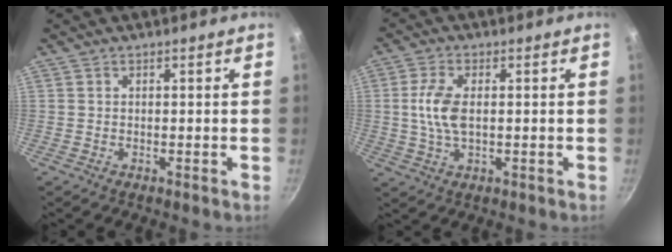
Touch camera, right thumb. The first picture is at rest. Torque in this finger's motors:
{"motor_torque": [1.22, 1.12, 0.99, -0.75, 0.17]}